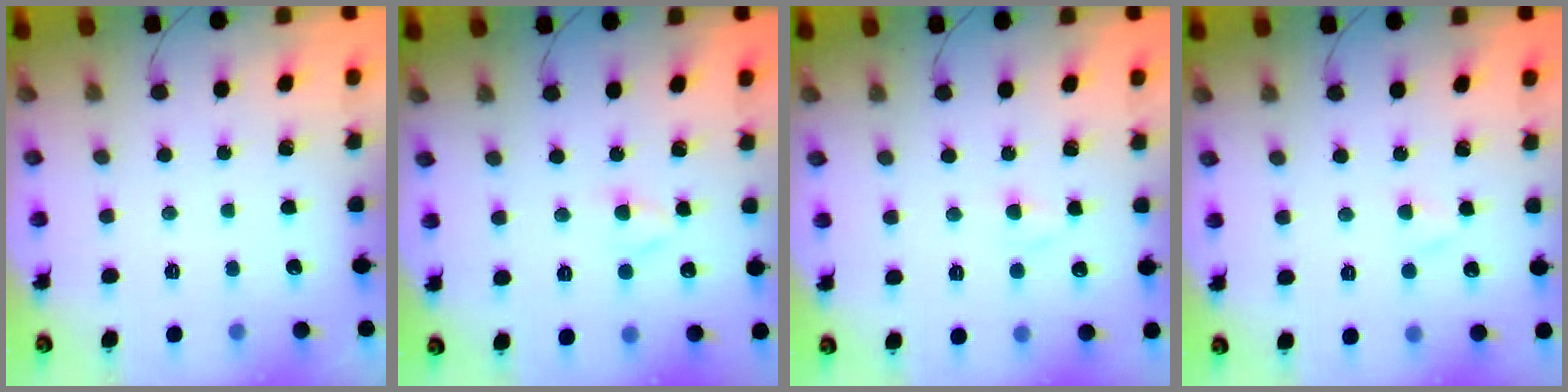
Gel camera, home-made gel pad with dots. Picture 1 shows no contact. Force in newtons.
{"total": 3.3, "press": 3.1, "slide": 1.2}
{"total": 2.2, "press": 2.0, "slide": 0.8}
{"total": 2.0, "press": 1.8, "slide": 0.9}